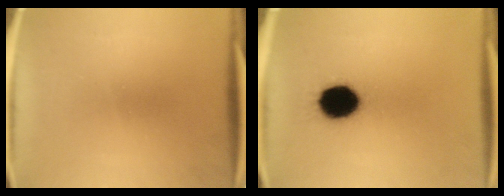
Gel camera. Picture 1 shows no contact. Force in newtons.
{"total": 13.5}